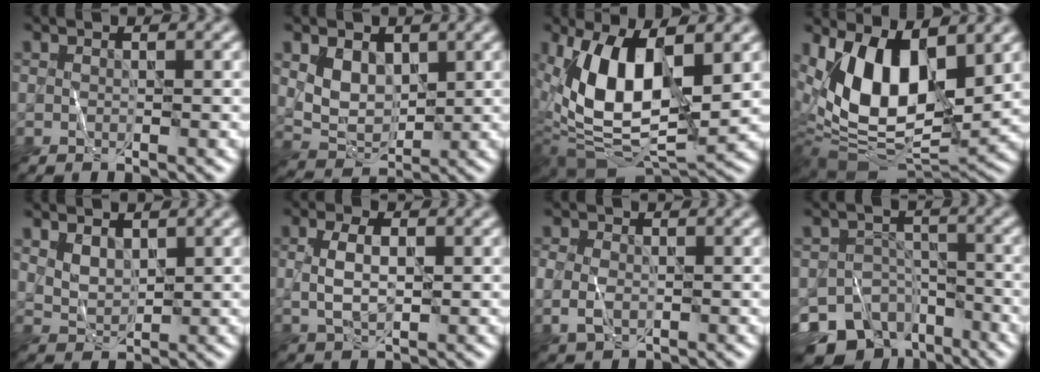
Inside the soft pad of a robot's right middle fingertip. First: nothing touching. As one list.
[{"total": 3.6, "force": [1.2, 2.5, 2.2], "torque": [-0.045, -0.008, 0.026]}, {"total": 11.5, "force": [2.1, 5.4, 9.9], "torque": [-0.186, -0.005, 0.033]}, {"total": 12.3, "force": [3.6, 6.1, 10.0], "torque": [-0.177, -0.009, 0.065]}, {"total": 2.1, "force": [1.2, 1.2, 1.2], "torque": [-0.029, -0.004, 0.031]}, {"total": 3.1, "force": [0.2, 1.5, 2.7], "torque": [-0.060, 0.002, 0.004]}, {"total": 2.5, "force": [-0.2, 1.9, 1.7], "torque": [-0.043, -0.001, -0.004]}, {"total": 10.3, "force": [-7.6, 6.1, 3.1], "torque": [-0.033, -0.008, -0.111]}]